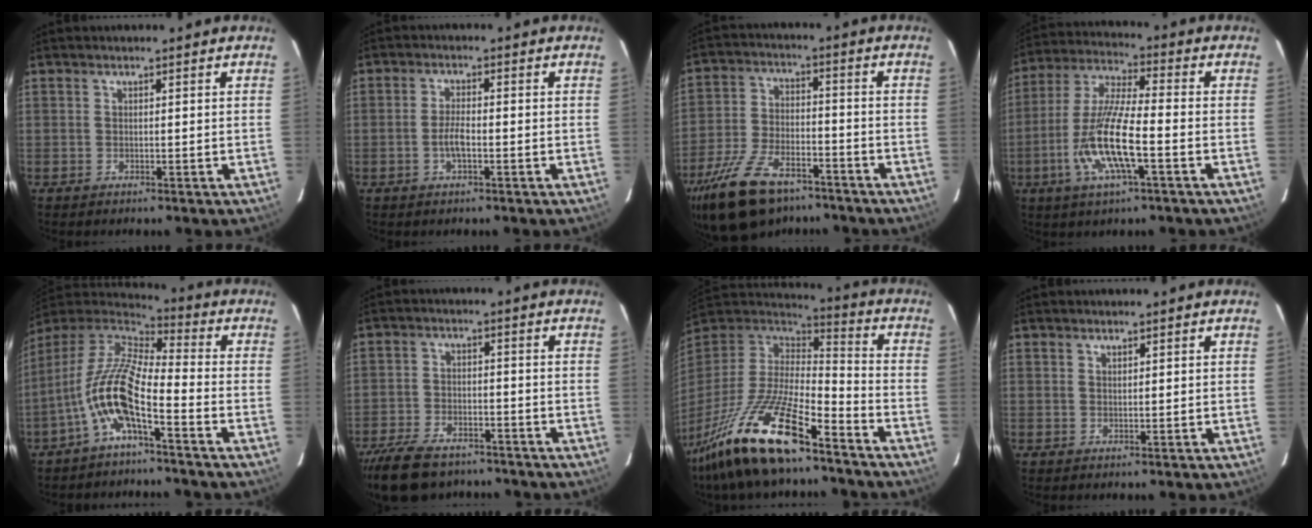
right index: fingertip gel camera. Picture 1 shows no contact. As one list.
[{"total": 3.5, "force": [-1.2, 1.1, 3.1], "torque": [-0.064, 0.002, -0.022]}, {"total": 18.5, "force": [-13.0, 8.8, 9.8], "torque": [-0.216, -0.021, -0.224]}, {"total": 14.0, "force": [-4.6, 2.6, 13.0], "torque": [-0.271, -0.009, -0.090]}, {"total": 12.6, "force": [-5.2, 3.1, 11.0], "torque": [-0.219, 0.004, -0.107]}, {"total": 13.9, "force": [-10.7, 6.3, 6.1], "torque": [-0.153, -0.011, -0.177]}, {"total": 23.5, "force": [-16.0, 6.7, 15.8], "torque": [-0.317, -0.041, -0.288]}, {"total": 0.5, "force": [0.5, 0.2, 0.2], "torque": [-0.002, 0.001, 0.009]}]